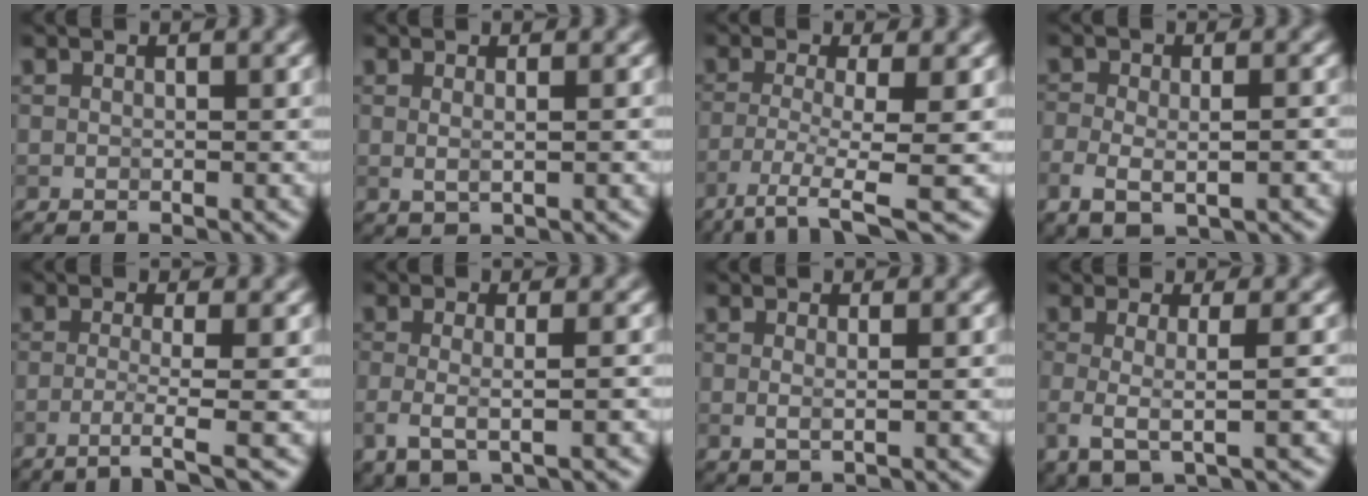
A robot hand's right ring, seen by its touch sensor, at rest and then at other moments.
{"total": 1.5, "force": [0.5, 0.6, 1.4], "torque": [-0.017, -0.007, 0.002]}
{"total": 5.2, "force": [-2.9, 0.8, 4.3], "torque": [-0.079, -0.009, -0.062]}
{"total": 4.3, "force": [-1.5, 2.4, 3.2], "torque": [-0.044, -0.004, -0.018]}
{"total": 3.0, "force": [-1.3, 0.3, 2.7], "torque": [-0.041, 0.002, -0.041]}
{"total": 3.4, "force": [-0.6, 1.2, 3.1], "torque": [-0.062, -0.010, -0.011]}
{"total": 1.4, "force": [0.2, 0.3, 1.4], "torque": [-0.028, -0.001, 0.004]}
{"total": 3.7, "force": [-0.3, 1.1, 3.5], "torque": [-0.064, -0.008, -0.007]}